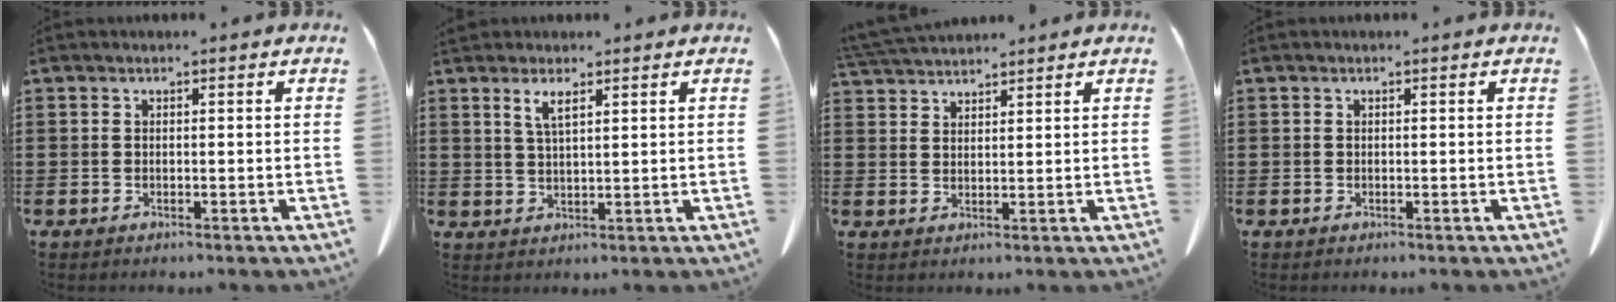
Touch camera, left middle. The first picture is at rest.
{"total": 3.4, "force": [2.1, 0.8, 2.6], "torque": [-0.056, 0.002, 0.038]}
{"total": 3.7, "force": [3.6, 0.4, 0.6], "torque": [-0.023, -0.007, 0.070]}
{"total": 0.0}